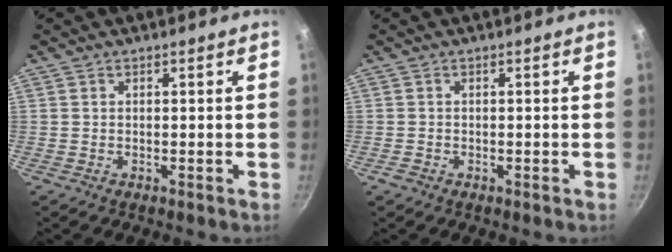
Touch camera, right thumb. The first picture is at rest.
{"total": 1.0, "force": [-0.6, 0.7, 0.4], "torque": [-0.009, 0.002, -0.009]}